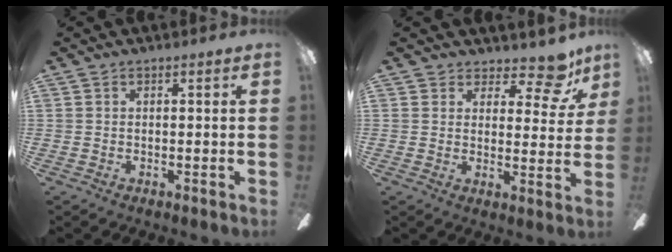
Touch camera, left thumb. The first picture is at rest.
{"total": 8.6, "force": [6.1, 4.0, 4.5], "torque": [-0.056, -0.040, 0.108]}